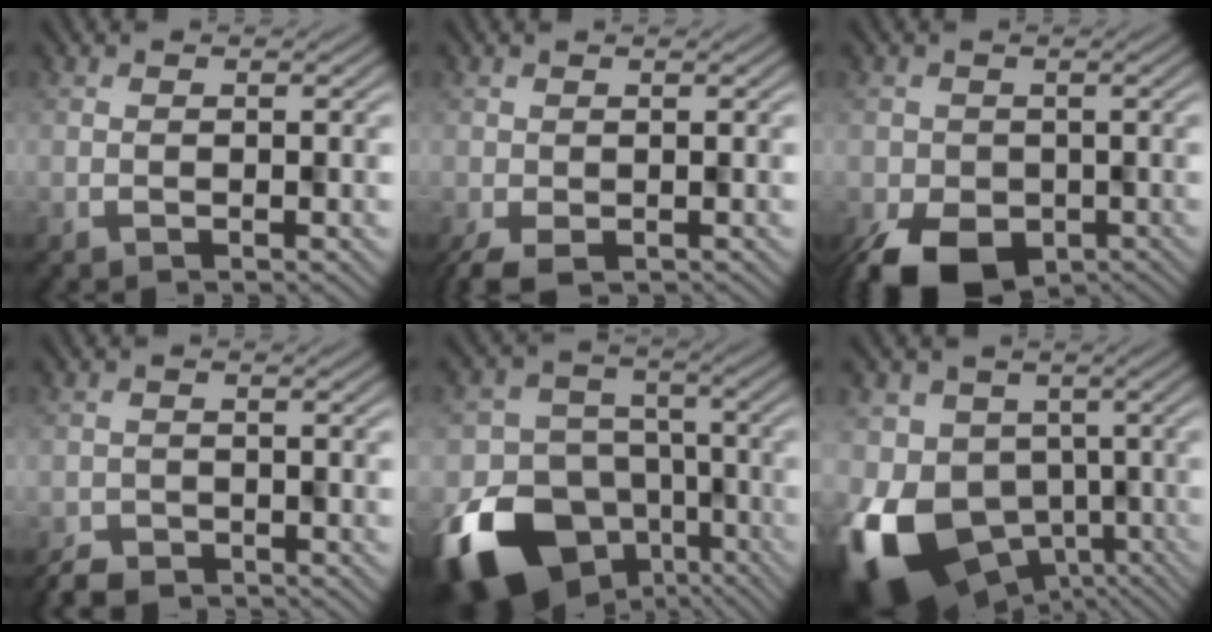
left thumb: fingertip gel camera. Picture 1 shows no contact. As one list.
[{"total": 3.8, "force": [-2.3, 1.5, 2.6], "torque": [-0.048, -0.011, -0.031]}, {"total": 7.8, "force": [-4.3, 4.9, 4.4], "torque": [-0.085, -0.034, -0.056]}, {"total": 2.8, "force": [-2.7, 0.9, 0.2], "torque": [-0.005, -0.012, -0.044]}, {"total": 17.3, "force": [-9.5, 12.8, 6.7], "torque": [-0.156, -0.066, -0.121]}, {"total": 14.0, "force": [-4.7, 10.8, 7.6], "torque": [-0.172, -0.037, -0.056]}]